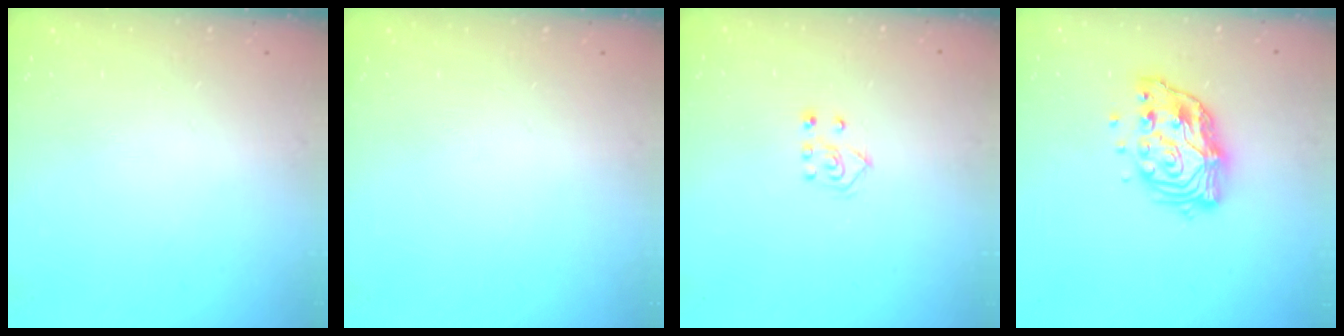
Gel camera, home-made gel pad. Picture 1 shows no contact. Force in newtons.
{"total": 0.0}
{"total": 5.4, "press": 5.3, "slide": 0.6}
{"total": 12.6, "press": 12.6, "slide": 0.7}